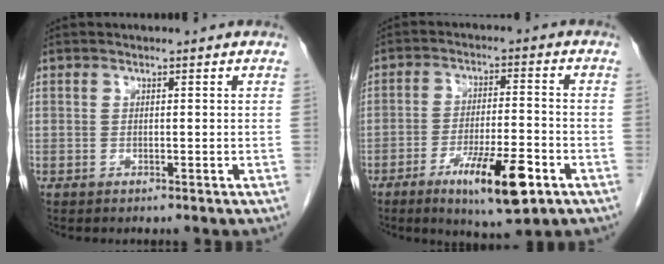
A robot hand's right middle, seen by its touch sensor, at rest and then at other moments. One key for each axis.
{"total": 11.0, "fx": -5.6, "fy": 1.7, "fz": 9.3, "tx": -0.158, "ty": -0.015, "tz": -0.087}